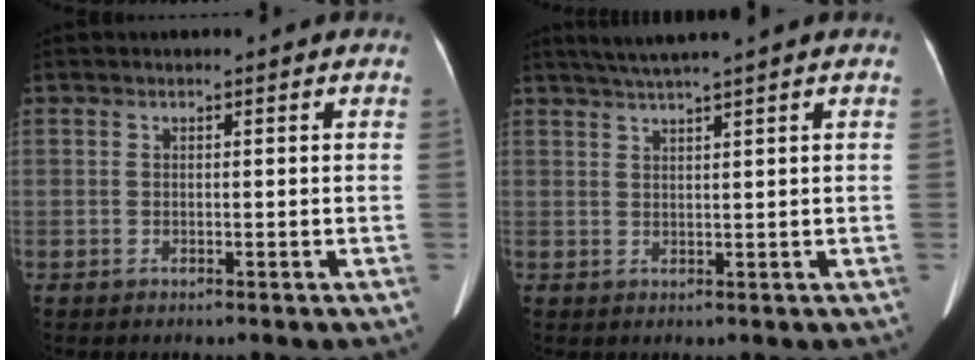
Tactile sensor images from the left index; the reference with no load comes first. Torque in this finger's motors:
{"motor_torque": [0.36, -0.45, 0.01, 0.06]}